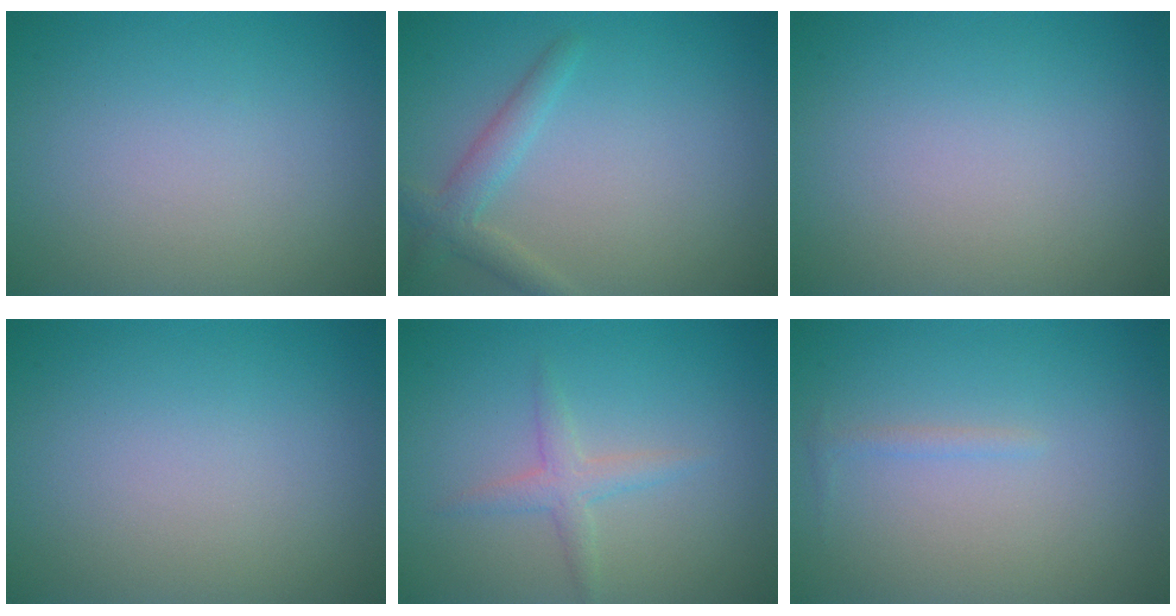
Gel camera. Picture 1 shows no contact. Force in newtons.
{"total": 2.4, "press": 2.3, "slide": 0.1}
{"total": 0.0}
{"total": 0.0}
{"total": 1.8, "press": 1.8, "slide": 0.0}
{"total": 0.7, "press": 0.7, "slide": 0.0}